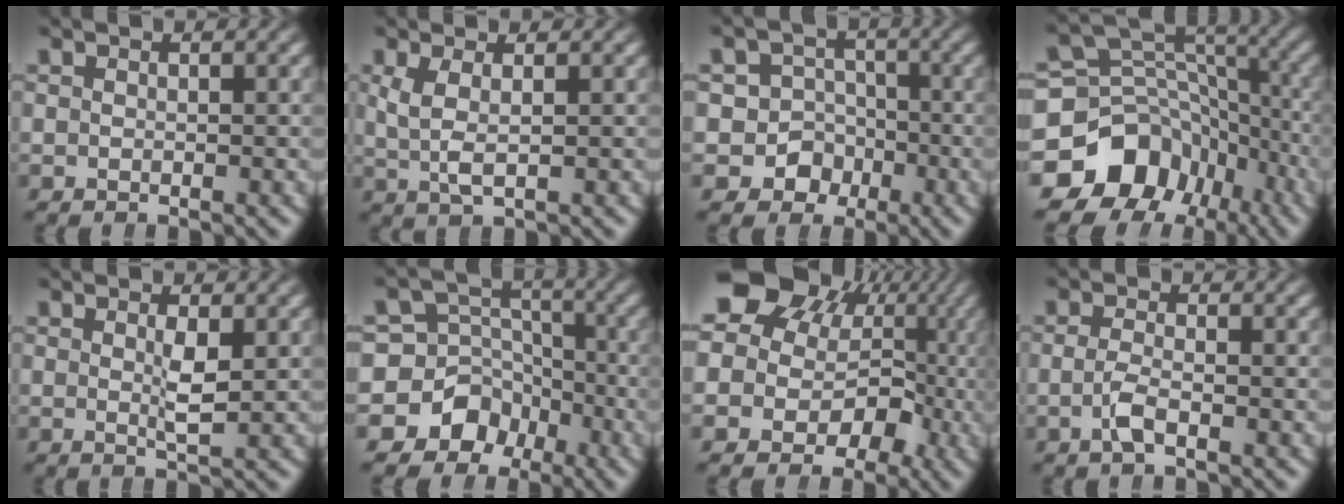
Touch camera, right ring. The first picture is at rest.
{"total": 2.5, "force": [0.4, 1.0, 2.3], "torque": [-0.060, -0.016, 0.020]}
{"total": 9.9, "force": [-2.6, 9.4, 2.0], "torque": [-0.083, -0.051, -0.042]}
{"total": 14.0, "force": [-4.1, 11.8, 6.5], "torque": [-0.114, -0.050, -0.058]}
{"total": 1.7, "force": [0.2, 0.0, 1.7], "torque": [-0.040, -0.015, 0.006]}
{"total": 11.2, "force": [-3.1, 10.1, 3.9], "torque": [-0.097, -0.052, -0.049]}
{"total": 14.1, "force": [3.1, 11.8, 7.1], "torque": [-0.184, -0.010, 0.040]}
{"total": 1.7, "force": [-1.0, 0.2, 1.4], "torque": [-0.038, -0.013, -0.015]}